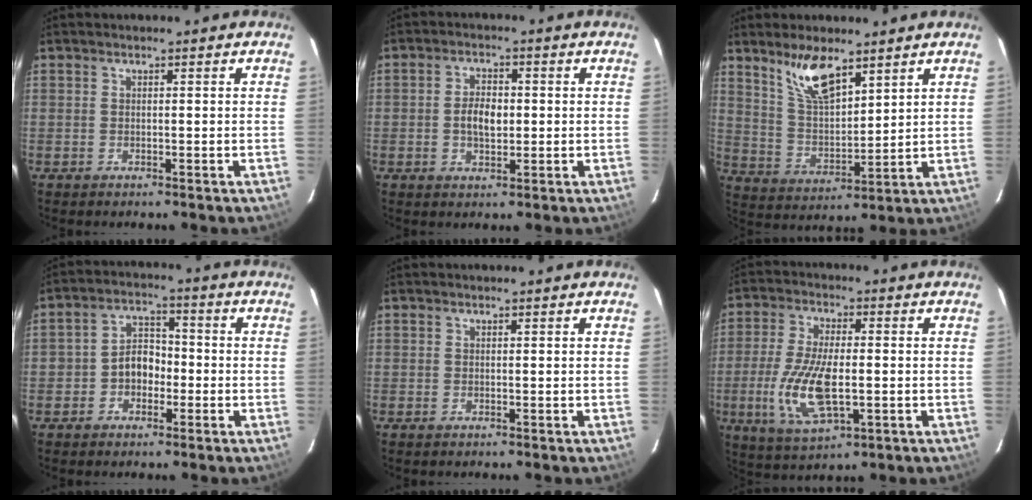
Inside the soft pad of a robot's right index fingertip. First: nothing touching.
{"total": 4.8, "force": [-0.3, 2.9, 3.8], "torque": [-0.072, 0.006, -0.003]}
{"total": 9.9, "force": [6.9, 3.4, 6.3], "torque": [-0.115, 0.003, 0.143]}
{"total": 5.9, "force": [-2.2, 4.7, 2.8], "torque": [-0.049, 0.022, -0.032]}
{"total": 0.0}
{"total": 12.7, "force": [-2.6, 5.0, 11.4], "torque": [-0.238, -0.012, -0.044]}